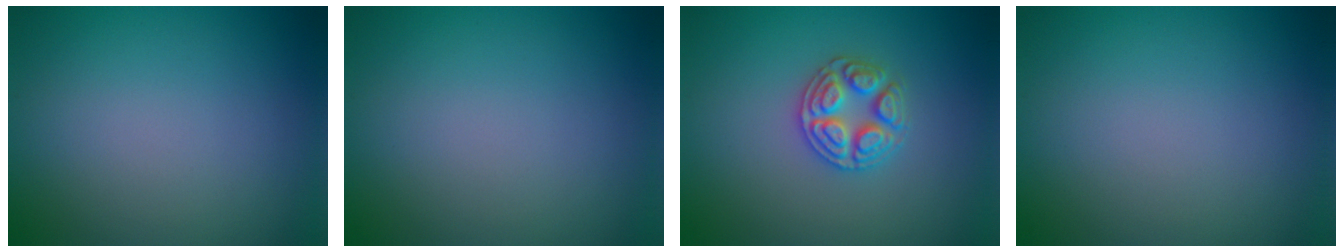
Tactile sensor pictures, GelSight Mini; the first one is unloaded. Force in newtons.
{"total": 0.0}
{"total": 3.2, "press": 3.1, "slide": 0.4}
{"total": 0.0}